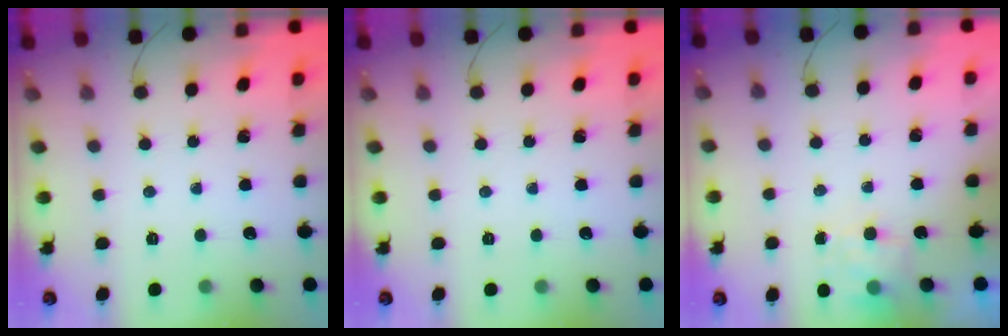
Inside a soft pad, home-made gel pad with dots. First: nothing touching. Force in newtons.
{"total": 0.0}
{"total": 5.6, "press": 5.5, "slide": 1.1}